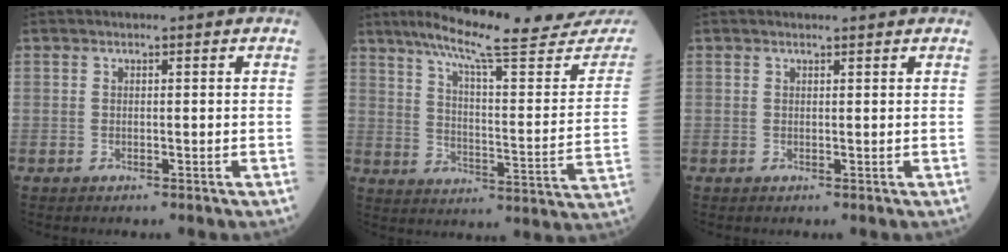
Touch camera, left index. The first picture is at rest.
{"total": 24.7, "force": [22.0, 0.8, 11.2], "torque": [-0.167, -0.073, 0.284]}
{"total": 1.3, "force": [1.3, 0.0, 0.2], "torque": [-0.010, 0.002, 0.018]}